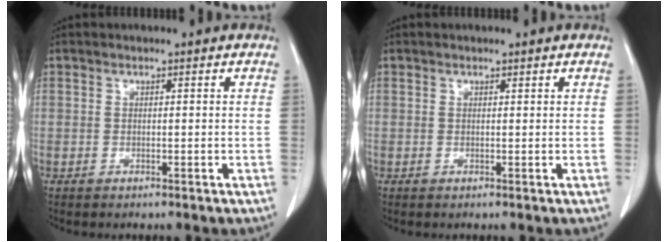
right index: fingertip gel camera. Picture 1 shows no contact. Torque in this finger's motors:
{"motor_torque": [-0.04, 0.15, 0.00, -0.01]}